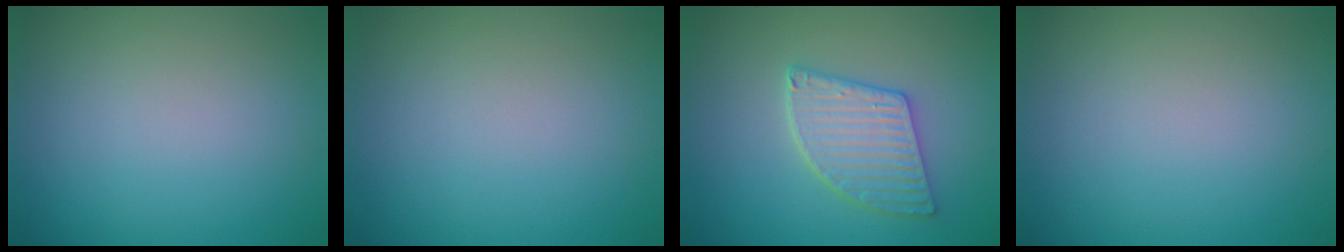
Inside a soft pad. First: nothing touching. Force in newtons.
{"total": 0.0}
{"total": 4.1, "press": 3.6, "slide": 1.8}
{"total": 0.0}